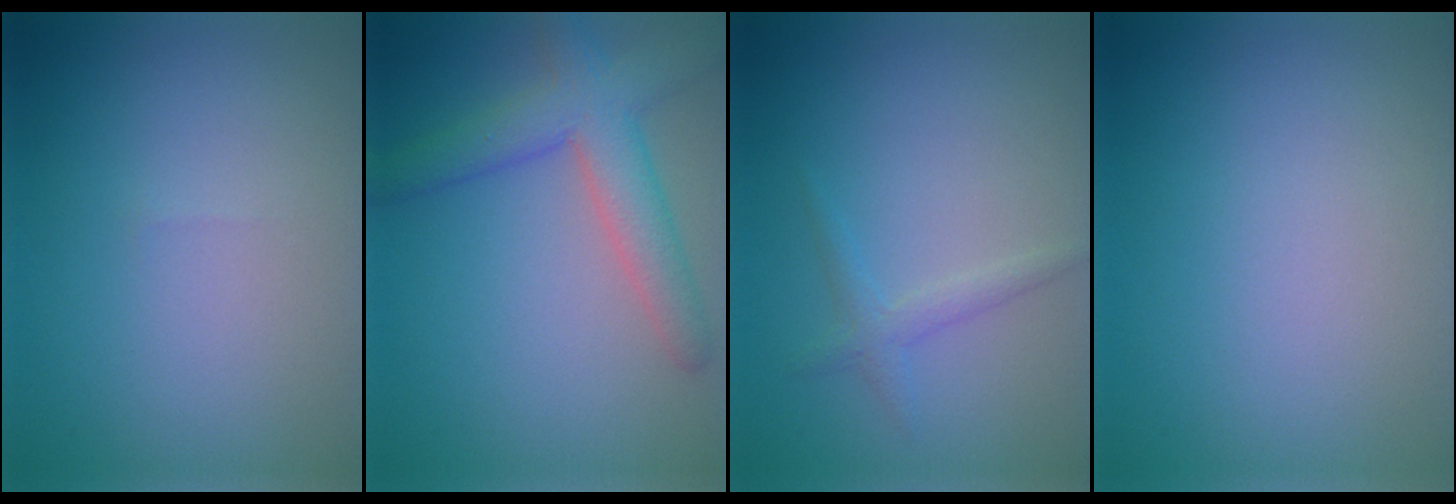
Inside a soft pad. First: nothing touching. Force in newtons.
{"total": 5.3, "press": 5.3, "slide": 0.2}
{"total": 1.4, "press": 1.4, "slide": 0.0}
{"total": 0.0}